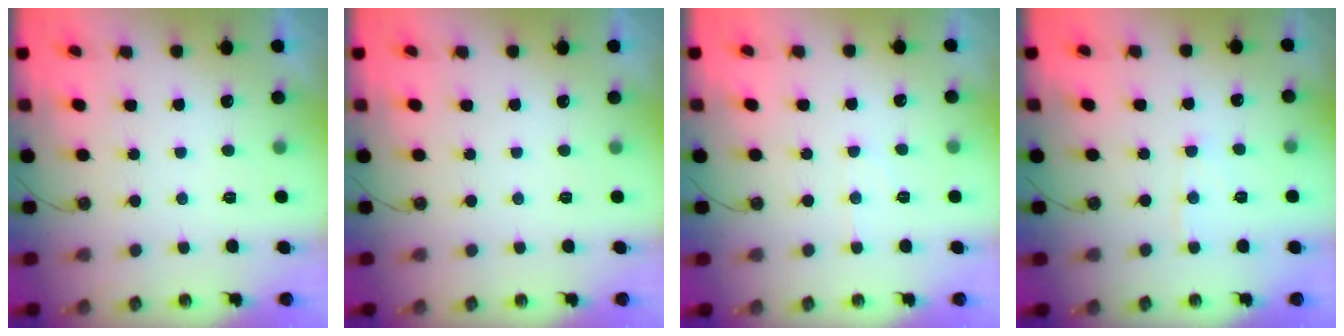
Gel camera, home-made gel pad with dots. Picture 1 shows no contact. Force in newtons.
{"total": 0.0}
{"total": 5.5, "press": 5.5, "slide": 0.7}
{"total": 5.9, "press": 5.9, "slide": 0.8}